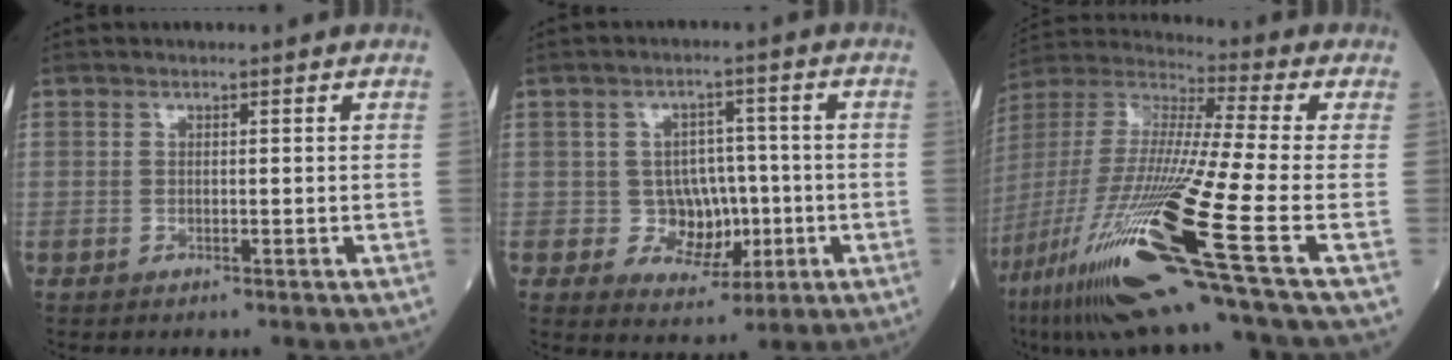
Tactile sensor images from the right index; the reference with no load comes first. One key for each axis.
{"total": 4.9, "fx": -0.5, "fy": 4.3, "fz": 2.3, "tx": -0.022, "ty": 0.008, "tz": 0.003}
{"total": 27.2, "fx": -13.2, "fy": 0.2, "fz": 23.8, "tx": -0.497, "ty": -0.061, "tz": -0.245}